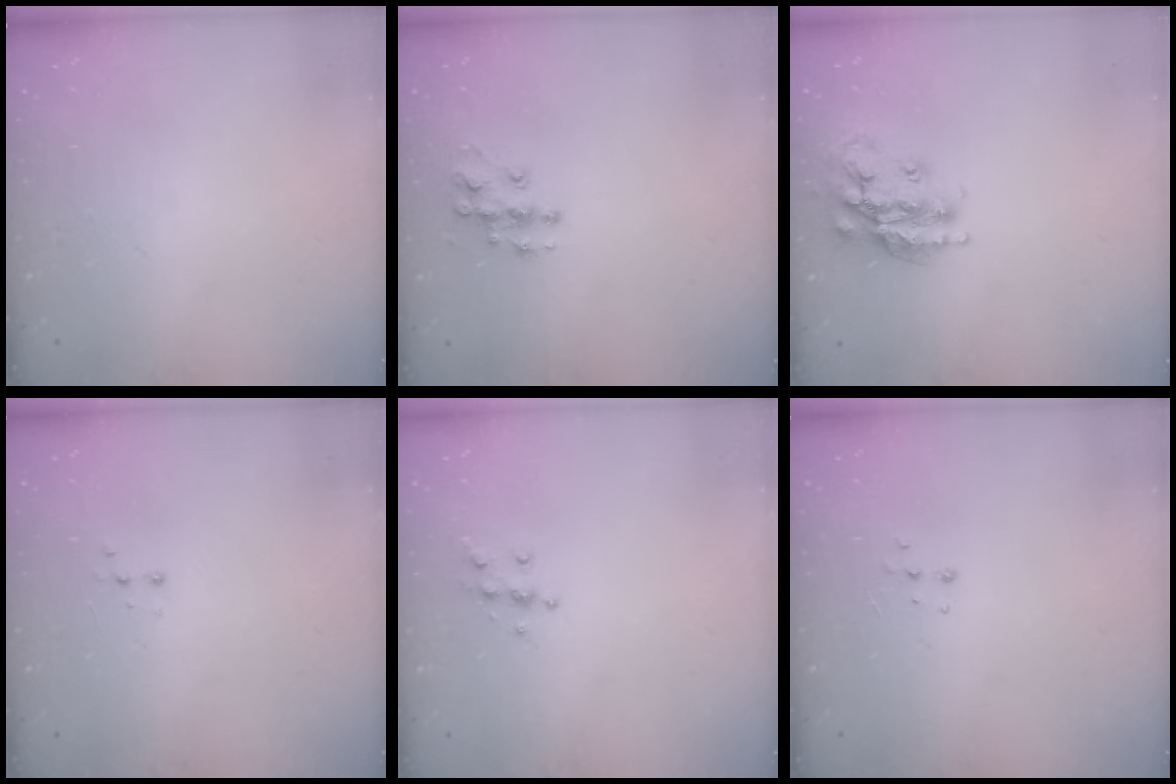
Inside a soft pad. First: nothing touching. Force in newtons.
{"total": 9.4, "press": 9.4, "slide": 0.5}
{"total": 15.7, "press": 15.7, "slide": 1.2}
{"total": 3.0, "press": 2.9, "slide": 0.7}
{"total": 6.4, "press": 6.4, "slide": 0.6}
{"total": 4.6, "press": 4.5, "slide": 0.8}